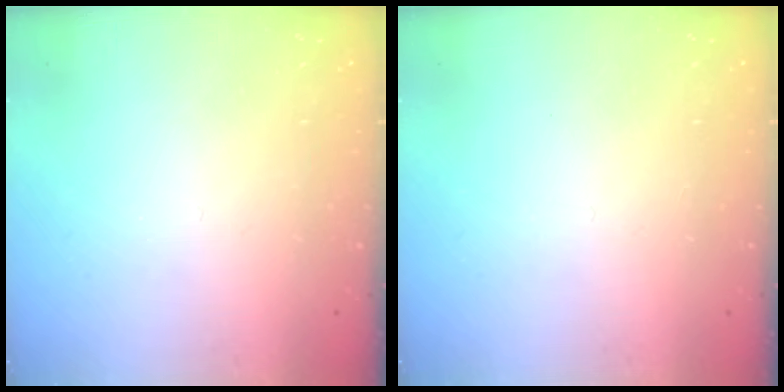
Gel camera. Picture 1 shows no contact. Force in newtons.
{"total": 0.0}